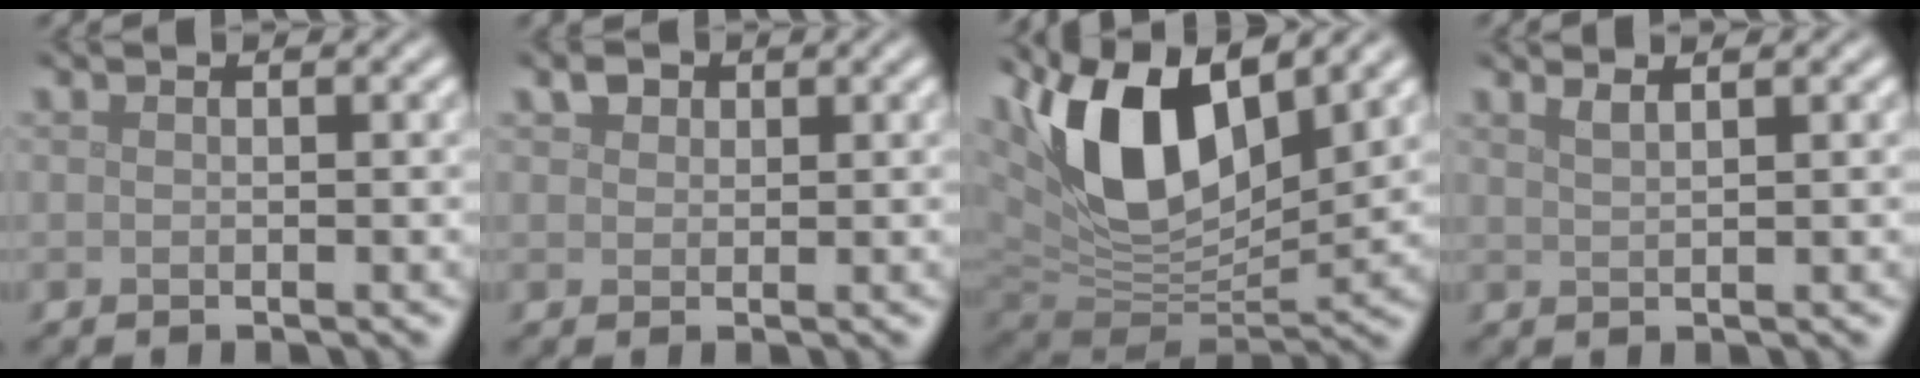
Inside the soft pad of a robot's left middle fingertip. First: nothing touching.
{"total": 1.3, "force": [0.8, 1.0, 0.4], "torque": [-0.007, 0.003, 0.013]}
{"total": 12.0, "force": [5.3, 5.8, 9.1], "torque": [-0.171, 0.006, 0.095]}
{"total": 1.9, "force": [1.3, 0.6, 1.2], "torque": [-0.005, 0.004, 0.008]}